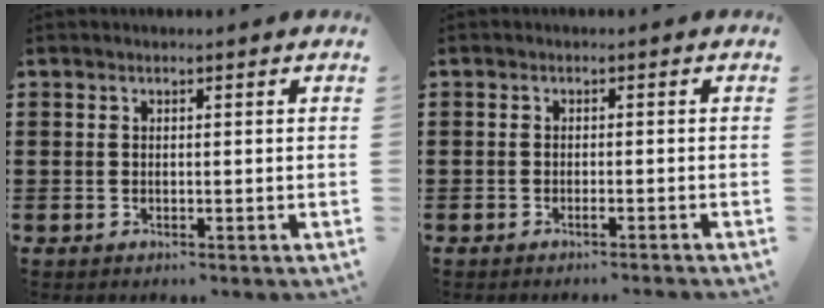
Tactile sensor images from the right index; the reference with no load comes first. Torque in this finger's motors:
{"motor_torque": [1.49, 0.65, 0.01, 0.00]}